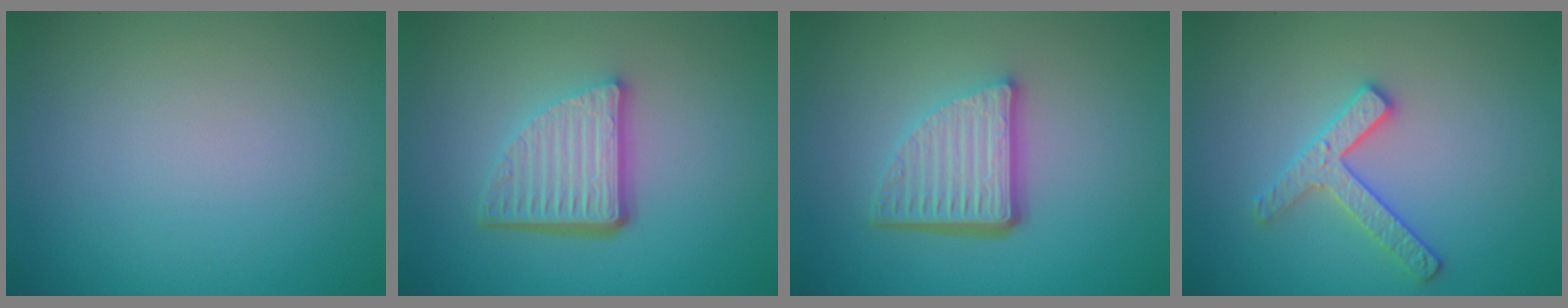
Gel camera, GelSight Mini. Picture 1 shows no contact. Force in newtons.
{"total": 5.6, "press": 3.7, "slide": 4.1}
{"total": 5.6, "press": 3.7, "slide": 4.1}
{"total": 2.6, "press": 2.5, "slide": 0.4}